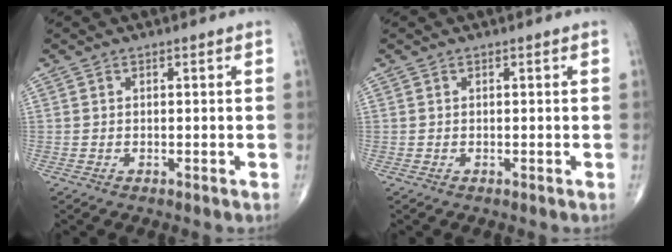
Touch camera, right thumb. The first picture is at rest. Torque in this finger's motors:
{"motor_torque": [-0.48, 0.48, -0.18, 0.18, 0.00]}